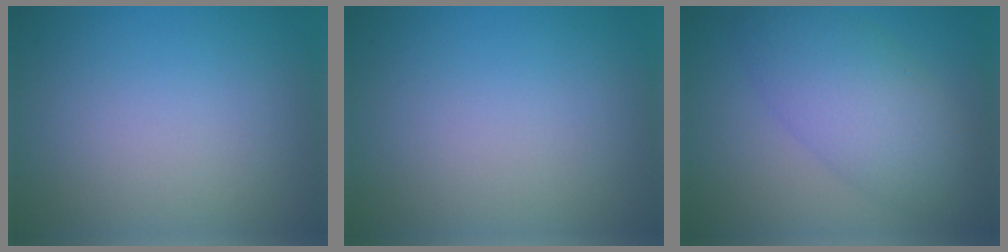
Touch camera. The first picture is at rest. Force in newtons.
{"total": 0.0}
{"total": 6.2, "press": 6.2, "slide": 0.1}